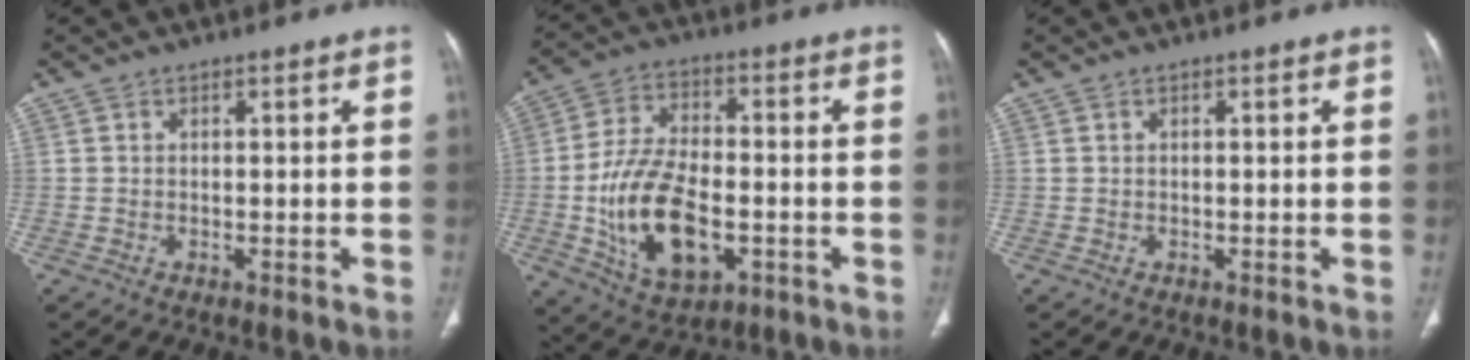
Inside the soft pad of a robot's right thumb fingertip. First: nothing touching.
{"total": 16.5, "force": [-3.8, 9.3, 13.1], "torque": [-0.232, 0.011, -0.058]}
{"total": 0.0}